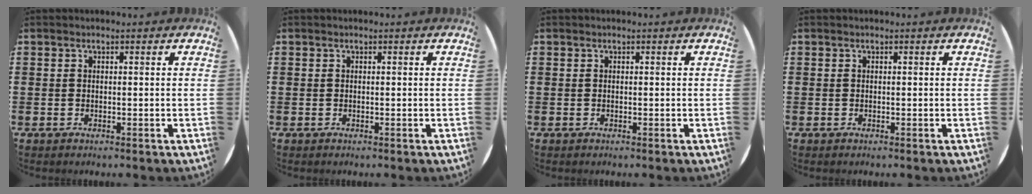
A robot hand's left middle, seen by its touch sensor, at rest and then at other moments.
{"total": 0.0}
{"total": 0.0}
{"total": 0.0}